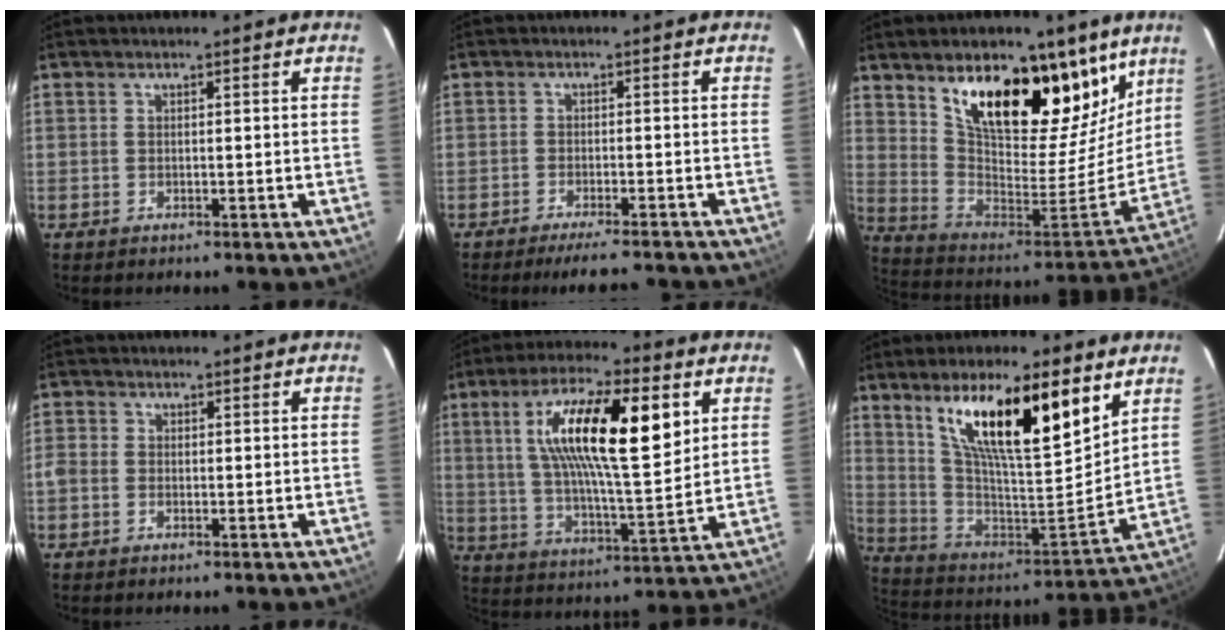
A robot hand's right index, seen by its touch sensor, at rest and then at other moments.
{"total": 8.2, "force": [-7.3, 1.0, 3.5], "torque": [-0.077, -0.012, -0.111]}
{"total": 26.9, "force": [16.9, 11.9, 17.2], "torque": [-0.284, -0.018, 0.300]}
{"total": 2.4, "force": [-1.2, 1.8, 1.1], "torque": [-0.024, 0.001, -0.027]}
{"total": 20.1, "force": [6.7, 5.5, 18.2], "torque": [-0.318, 0.016, 0.112]}
{"total": 22.2, "force": [12.6, 5.6, 17.4], "torque": [-0.298, 0.011, 0.226]}